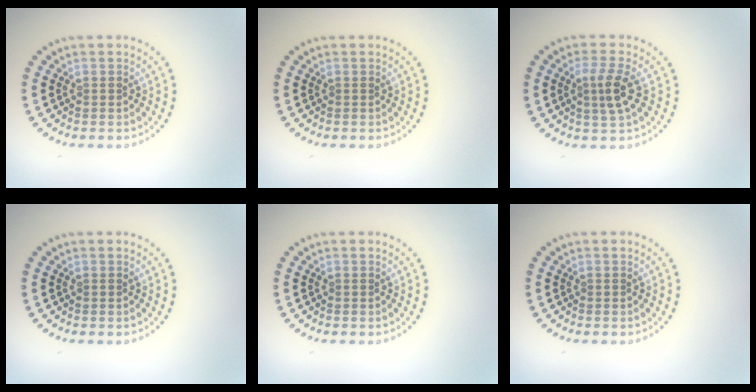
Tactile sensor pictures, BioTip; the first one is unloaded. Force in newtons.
{"total": 0.0}
{"total": 2.7, "press": 2.5, "slide": 1.1}
{"total": 0.0}
{"total": 0.0}
{"total": 0.0}